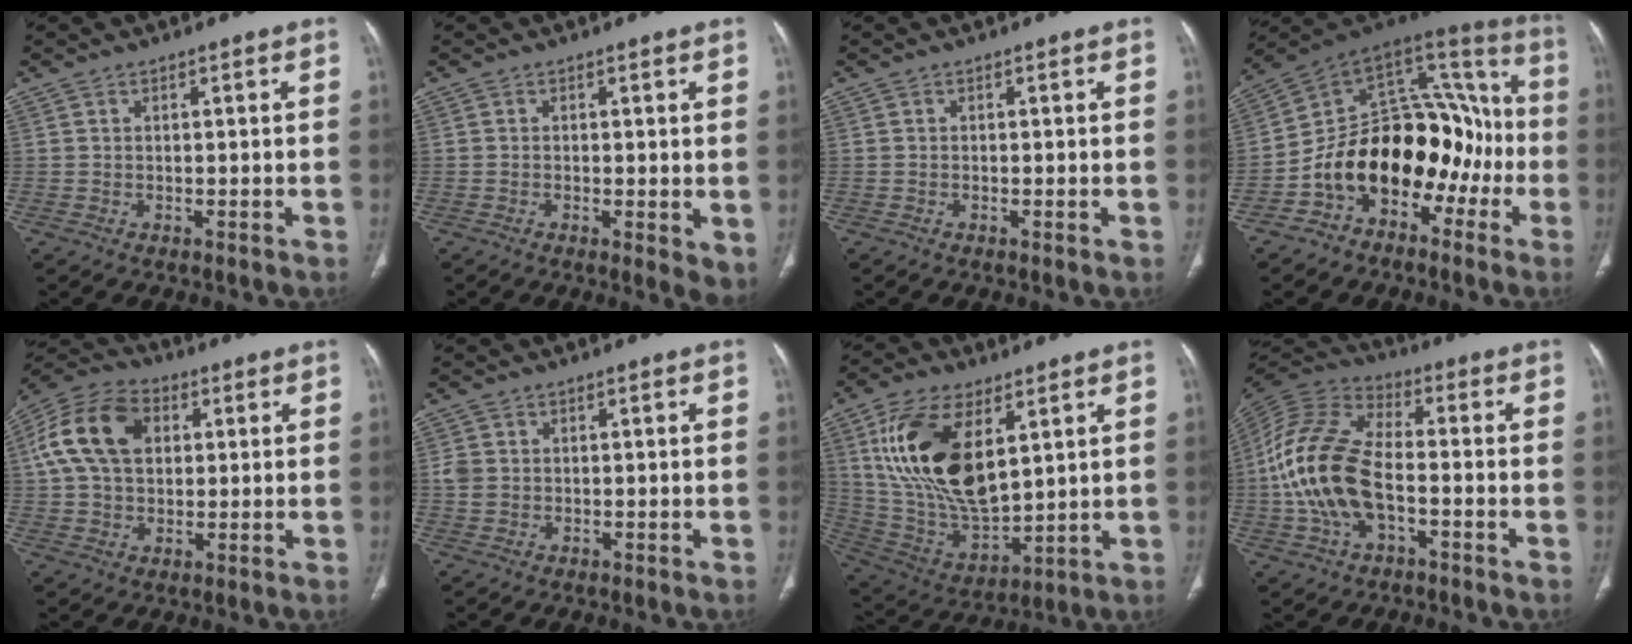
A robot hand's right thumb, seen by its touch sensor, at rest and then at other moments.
{"total": 4.2, "force": [-0.5, 1.5, 3.9], "torque": [-0.053, -0.012, -0.011]}
{"total": 0.0}
{"total": 22.0, "force": [-7.0, 14.4, 15.1], "torque": [-0.178, 0.112, -0.113]}
{"total": 14.9, "force": [3.3, 10.4, 10.3], "torque": [-0.183, 0.019, 0.050]}
{"total": 2.4, "force": [0.1, 2.0, 1.2], "torque": [-0.025, 0.003, 0.004]}
{"total": 21.4, "force": [7.1, 10.9, 17.0], "torque": [-0.310, -0.030, 0.143]}
{"total": 16.5, "force": [-3.1, 9.0, 13.5], "torque": [-0.281, 0.031, -0.063]}